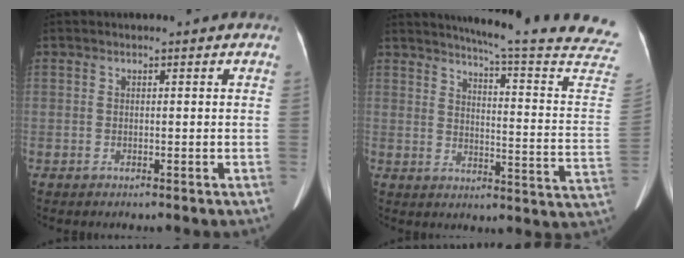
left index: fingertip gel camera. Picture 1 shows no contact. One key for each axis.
{"total": 23.8, "fx": 21.7, "fy": -1.3, "fz": 9.7, "tx": -0.137, "ty": -0.125, "tz": 0.249}